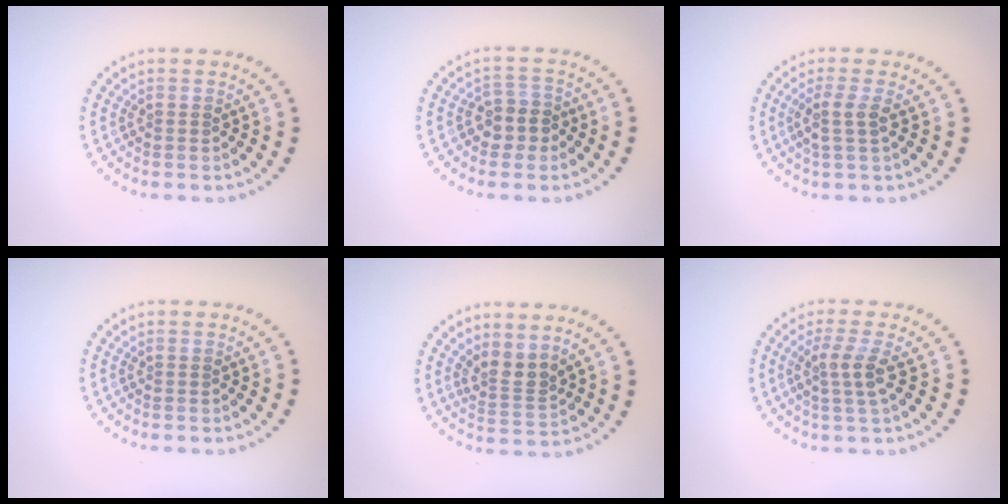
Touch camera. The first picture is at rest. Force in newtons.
{"total": 2.6, "press": 2.2, "slide": 1.3}
{"total": 2.1, "press": 1.7, "slide": 1.2}
{"total": 0.0}
{"total": 2.6, "press": 1.9, "slide": 1.8}
{"total": 2.6, "press": 2.0, "slide": 1.6}